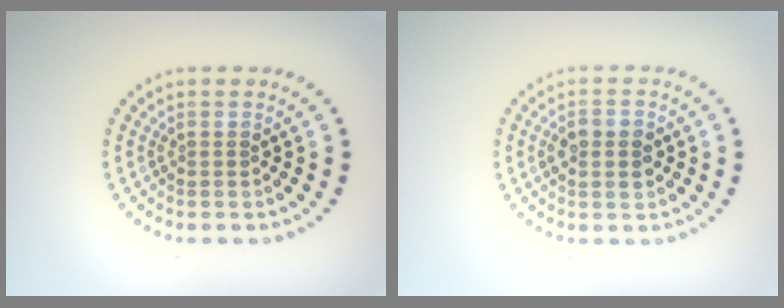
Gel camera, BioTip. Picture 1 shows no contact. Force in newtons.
{"total": 2.7, "press": 2.7, "slide": 0.2}